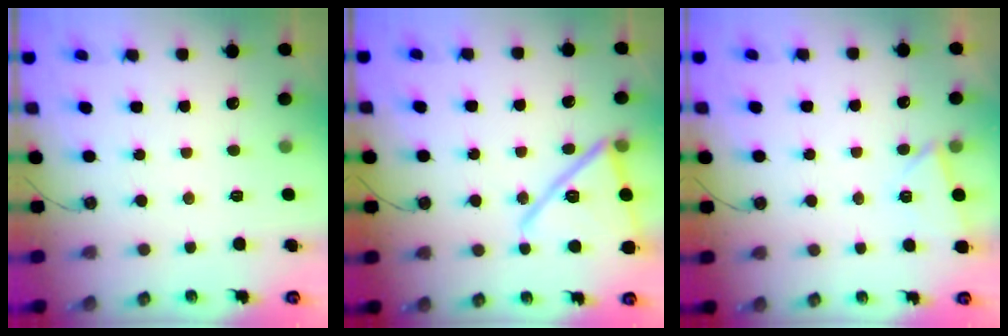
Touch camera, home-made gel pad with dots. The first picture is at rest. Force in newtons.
{"total": 17.0, "press": 16.6, "slide": 3.5}
{"total": 2.4, "press": 2.0, "slide": 1.2}